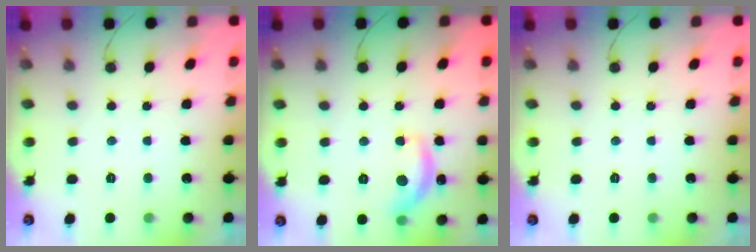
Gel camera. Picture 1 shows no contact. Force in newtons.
{"total": 12.6, "press": 12.6, "slide": 0.8}
{"total": 0.0}